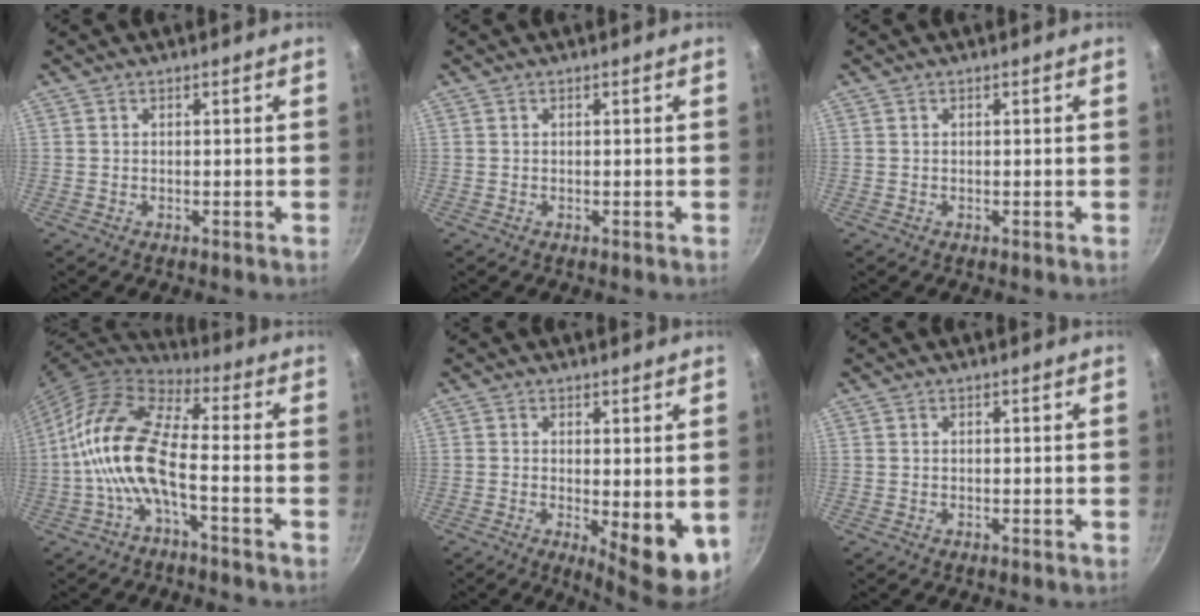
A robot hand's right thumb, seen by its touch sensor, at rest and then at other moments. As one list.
[{"total": 0.0}, {"total": 0.0}, {"total": 14.1, "force": [-3.2, 5.4, 12.6], "torque": [-0.253, 0.037, -0.077]}, {"total": 7.8, "force": [-0.8, 2.7, 7.3], "torque": [-0.091, -0.012, -0.002]}, {"total": 0.0}]